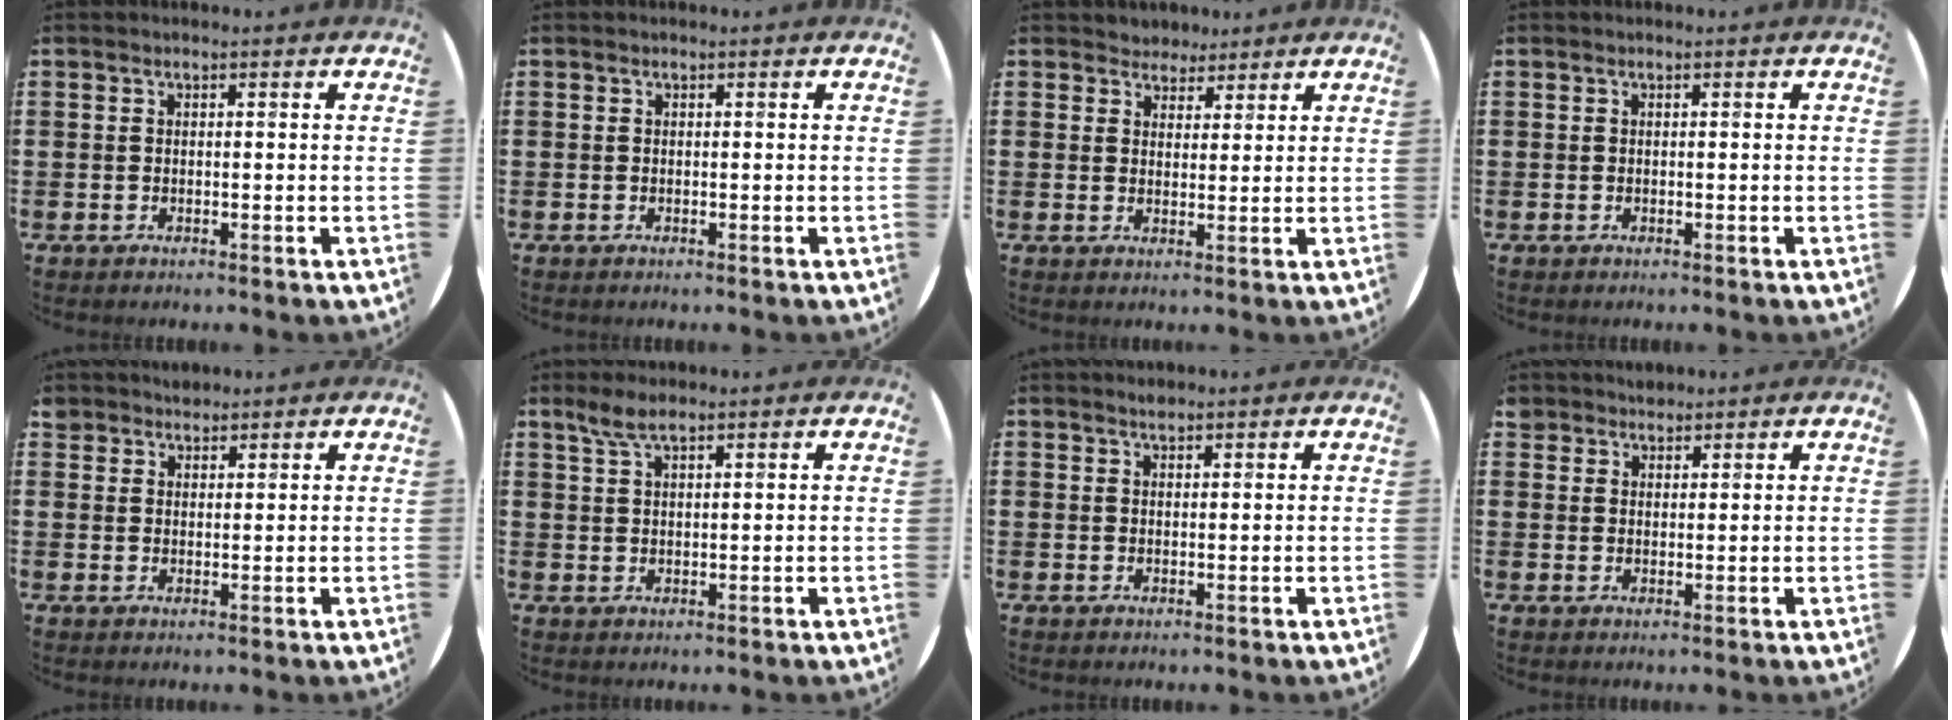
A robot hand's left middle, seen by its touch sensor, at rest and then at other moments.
{"total": 0.0}
{"total": 2.9, "force": [2.6, 1.3, 0.0], "torque": [-0.008, 0.001, 0.048]}
{"total": 0.0}
{"total": 2.0, "force": [1.8, 0.7, -0.2], "torque": [0.000, 0.004, 0.037]}
{"total": 3.4, "force": [2.5, 0.8, 2.1], "torque": [-0.046, 0.003, 0.046]}
{"total": 1.0, "force": [1.0, 0.0, 0.1], "torque": [-0.004, -0.001, 0.020]}
{"total": 2.0, "force": [1.9, 0.7, -0.2], "torque": [0.000, 0.004, 0.038]}